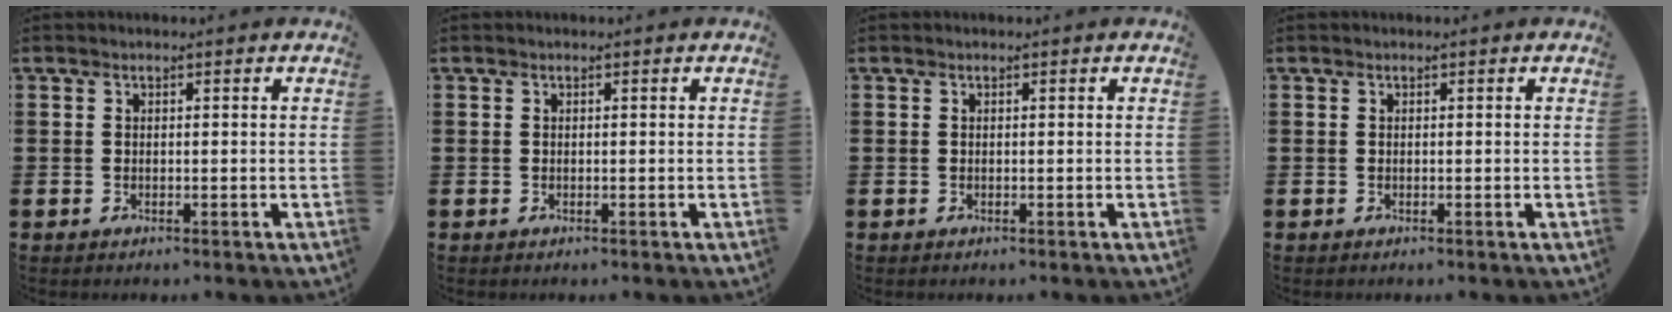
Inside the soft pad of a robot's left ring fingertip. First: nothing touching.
{"total": 0.0}
{"total": 0.0}
{"total": 0.0}